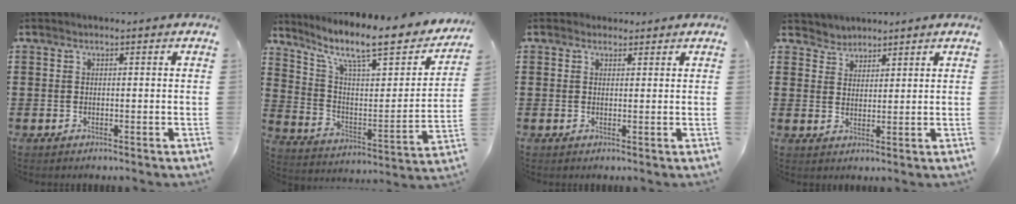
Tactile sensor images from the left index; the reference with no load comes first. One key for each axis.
{"total": 10.7, "fx": 8.3, "fy": 1.8, "fz": 6.5, "tx": -0.136, "ty": -0.065, "tz": 0.131}
{"total": 1.3, "fx": 1.1, "fy": 0.8, "fz": 0.1, "tx": -0.005, "ty": 0.005, "tz": 0.022}
{"total": 2.6, "fx": 2.3, "fy": 1.0, "fz": -0.7, "tx": 0.002, "ty": -0.001, "tz": 0.044}